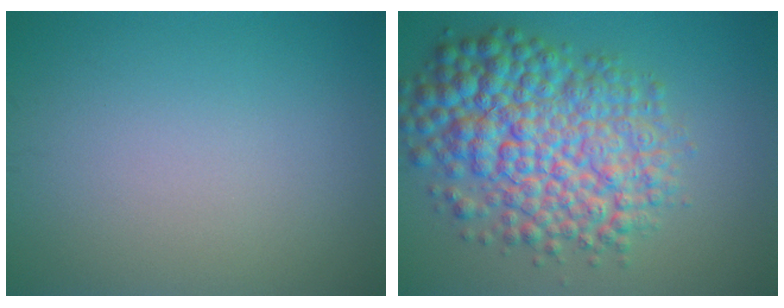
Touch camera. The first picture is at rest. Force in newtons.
{"total": 10.0, "press": 10.0, "slide": 0.2}